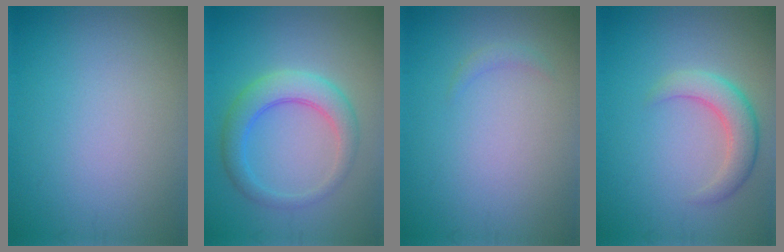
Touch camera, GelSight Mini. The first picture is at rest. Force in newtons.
{"total": 4.1, "press": 4.1, "slide": 0.1}
{"total": 0.7, "press": 0.7, "slide": 0.1}
{"total": 3.3, "press": 3.3, "slide": 0.1}